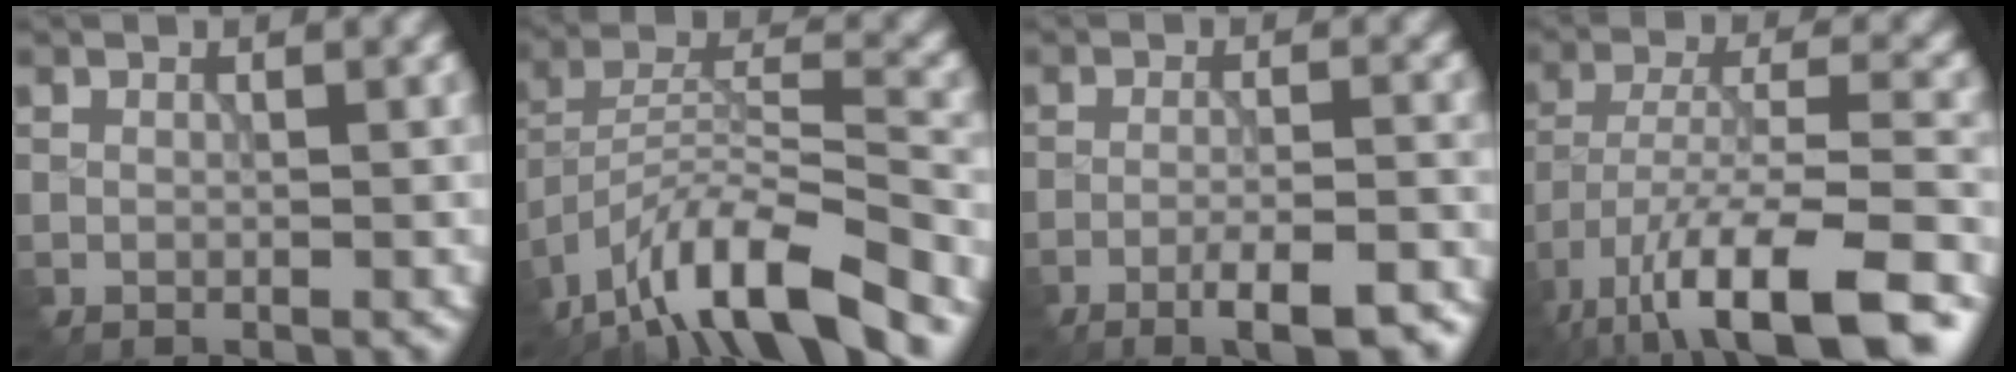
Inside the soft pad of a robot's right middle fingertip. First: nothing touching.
{"total": 12.0, "force": [-9.4, 2.9, 6.9], "torque": [-0.120, 0.016, -0.172]}
{"total": 5.9, "force": [-4.0, 1.2, 4.1], "torque": [-0.063, 0.003, -0.061]}
{"total": 13.7, "force": [-9.3, 4.0, 9.3], "torque": [-0.179, -0.003, -0.148]}